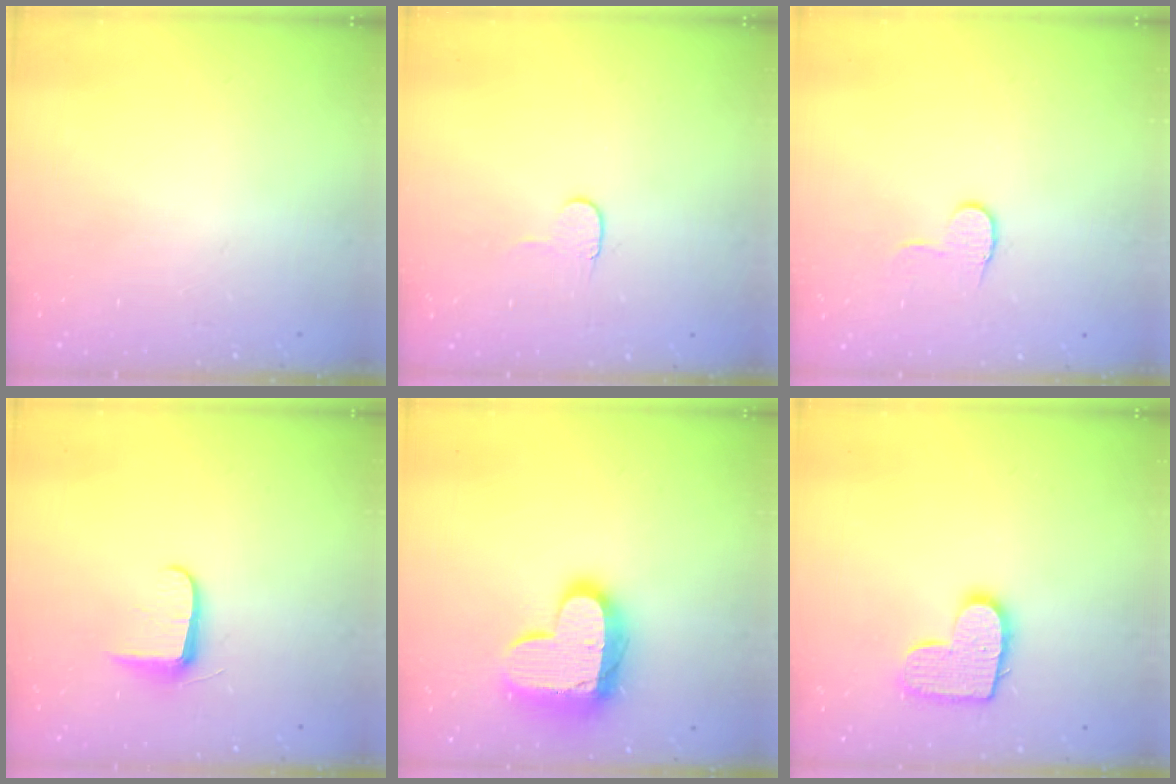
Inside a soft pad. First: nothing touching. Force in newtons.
{"total": 5.0, "press": 4.9, "slide": 0.4}
{"total": 6.3, "press": 6.3, "slide": 0.4}
{"total": 6.8, "press": 6.7, "slide": 0.9}
{"total": 16.7, "press": 16.6, "slide": 1.3}
{"total": 12.0, "press": 12.0, "slide": 0.8}